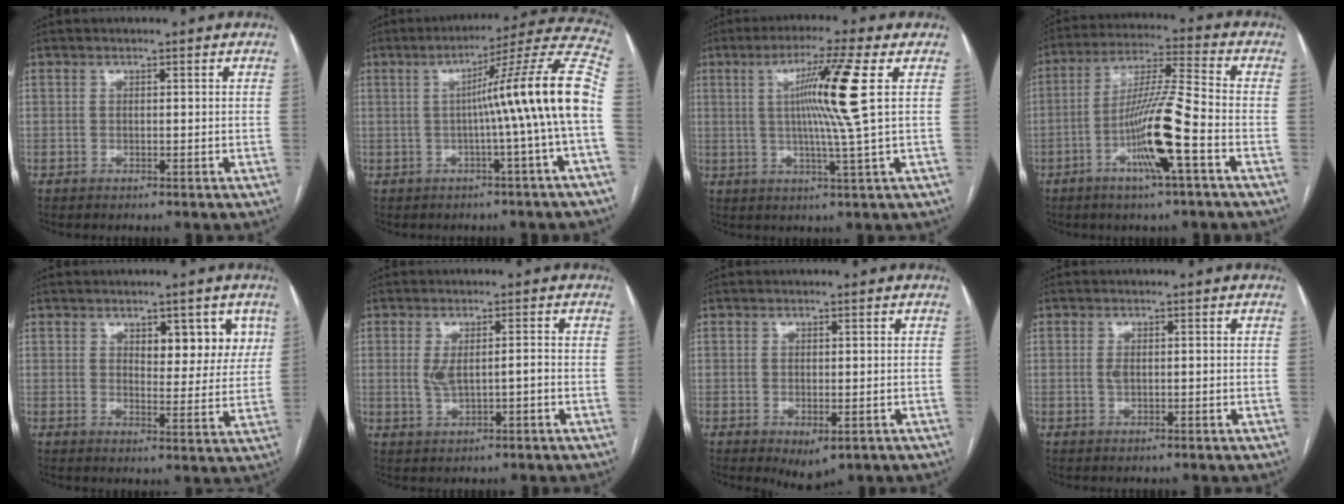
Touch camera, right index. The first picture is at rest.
{"total": 14.6, "force": [-1.0, -2.6, 14.3], "torque": [-0.181, 0.021, -0.020]}
{"total": 10.2, "force": [2.0, -2.3, 9.8], "torque": [-0.170, -0.001, 0.039]}
{"total": 12.2, "force": [-4.6, -0.3, 11.3], "torque": [-0.218, 0.000, -0.088]}
{"total": 6.7, "force": [3.3, 3.2, 4.9], "torque": [-0.049, 0.003, 0.043]}
{"total": 3.9, "force": [-0.3, 1.3, 3.7], "torque": [-0.075, 0.005, 0.002]}
{"total": 3.5, "force": [-1.5, 1.6, 2.7], "torque": [-0.036, -0.008, -0.010]}
{"total": 1.3, "force": [0.0, 0.7, 1.1], "torque": [-0.025, -0.001, 0.000]}